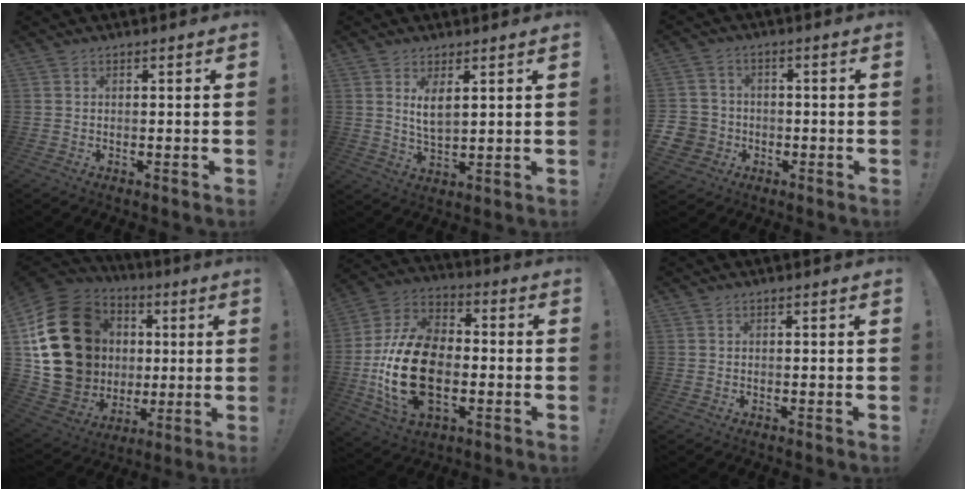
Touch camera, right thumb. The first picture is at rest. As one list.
[{"total": 5.6, "force": [2.3, 2.4, 4.5], "torque": [-0.087, -0.010, 0.037]}, {"total": 7.0, "force": [-2.3, 6.4, 1.7], "torque": [-0.046, 0.017, -0.041]}, {"total": 27.2, "force": [4.6, 22.1, 15.0], "torque": [-0.274, -0.010, 0.140]}, {"total": 23.6, "force": [-5.2, 15.0, 17.5], "torque": [-0.339, 0.032, -0.077]}, {"total": 0.0}]